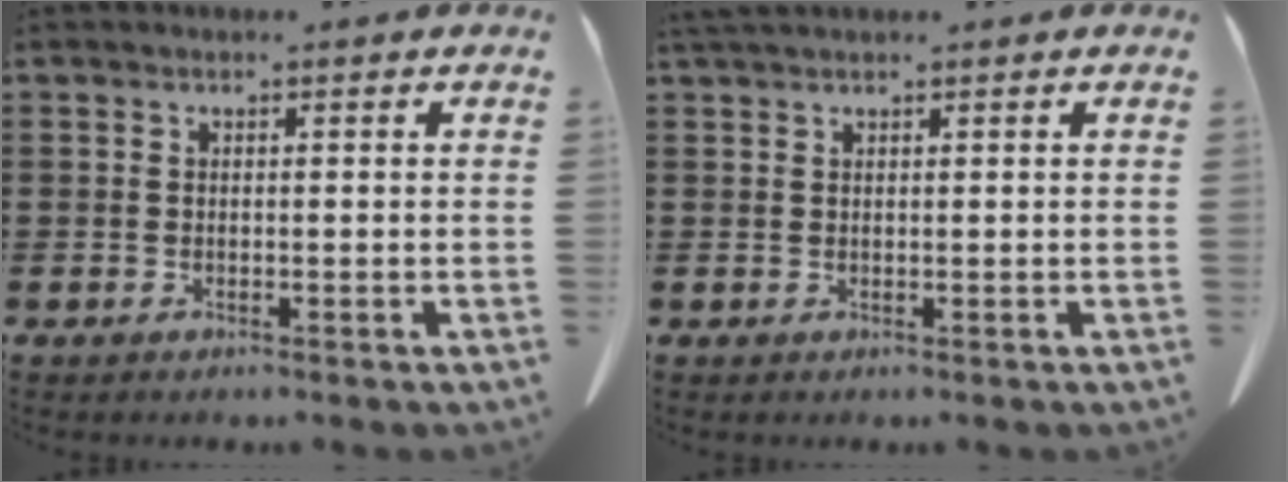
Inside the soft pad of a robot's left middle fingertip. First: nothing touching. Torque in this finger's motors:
{"motor_torque": [0.43, 0.40, 0.00, 0.02]}